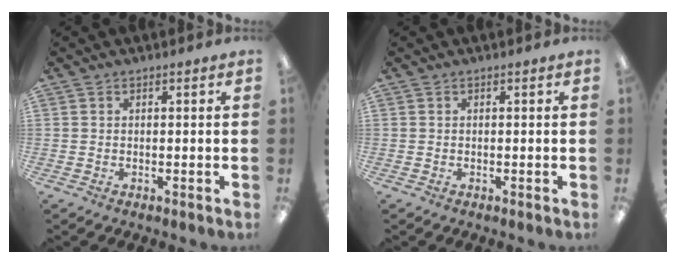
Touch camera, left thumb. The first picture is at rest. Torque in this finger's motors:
{"motor_torque": [-0.12, 0.11, 0.10, 0.10, 0.00]}